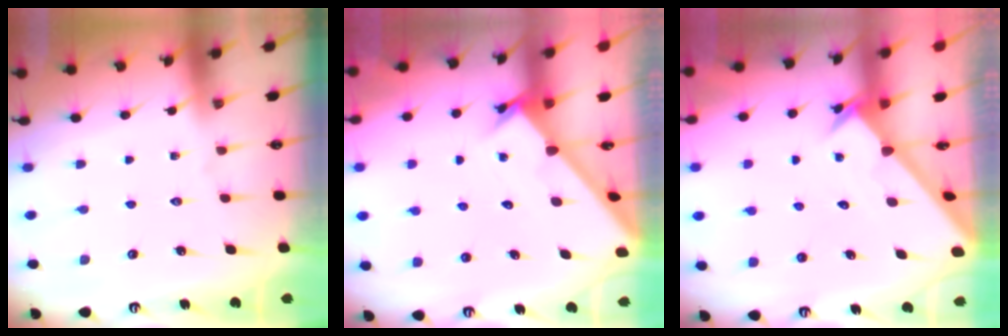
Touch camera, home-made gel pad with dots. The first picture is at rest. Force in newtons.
{"total": 2.1, "press": 2.1, "slide": 0.1}
{"total": 2.4, "press": 2.4, "slide": 0.2}